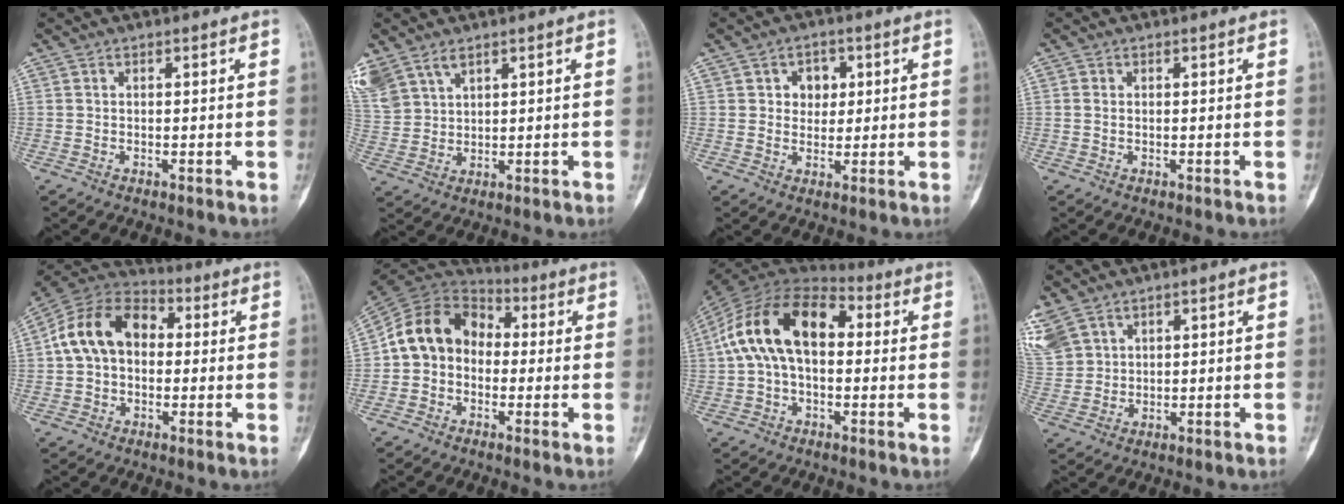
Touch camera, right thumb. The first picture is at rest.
{"total": 11.4, "force": [6.6, 7.4, 5.6], "torque": [-0.149, 0.002, 0.145]}
{"total": 4.7, "force": [1.3, 4.0, 2.3], "torque": [-0.003, 0.000, 0.016]}
{"total": 0.9, "force": [-0.1, 0.7, 0.6], "torque": [-0.015, 0.000, -0.003]}
{"total": 14.1, "force": [1.3, 10.2, 9.6], "torque": [-0.157, 0.038, 0.009]}
{"total": 12.6, "force": [-0.2, 10.4, 7.1], "torque": [-0.106, 0.040, -0.022]}
{"total": 17.6, "force": [2.1, 10.7, 13.9], "torque": [-0.245, 0.048, 0.027]}
{"total": 11.0, "force": [5.8, 7.9, 4.9], "torque": [-0.142, 0.005, 0.130]}